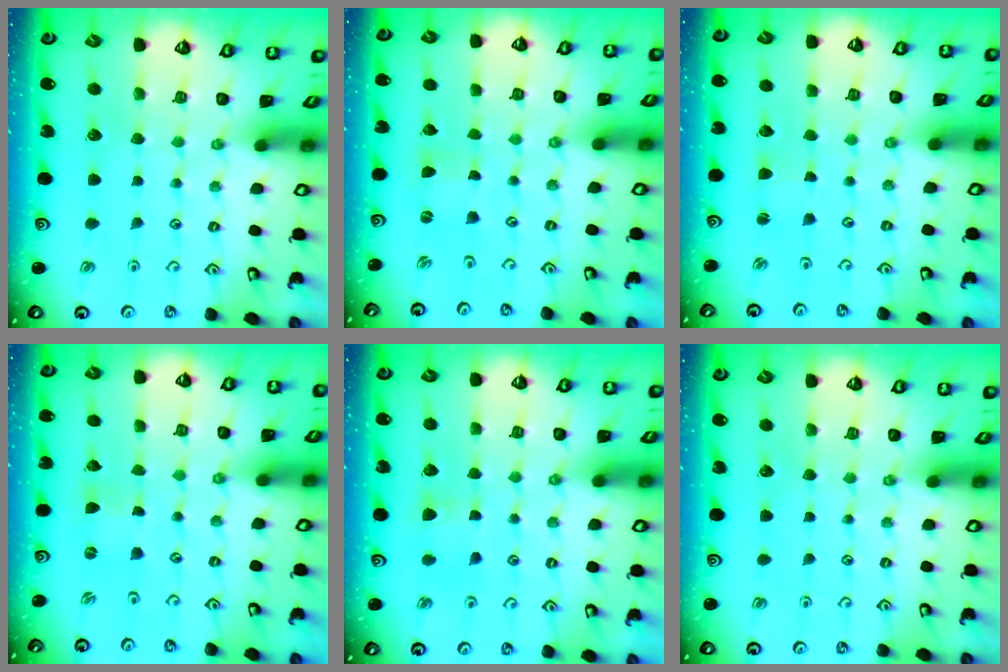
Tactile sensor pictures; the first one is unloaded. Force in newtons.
{"total": 0.0}
{"total": 2.2, "press": 2.2, "slide": 0.3}
{"total": 0.0}
{"total": 6.3, "press": 6.3, "slide": 0.7}
{"total": 0.0}